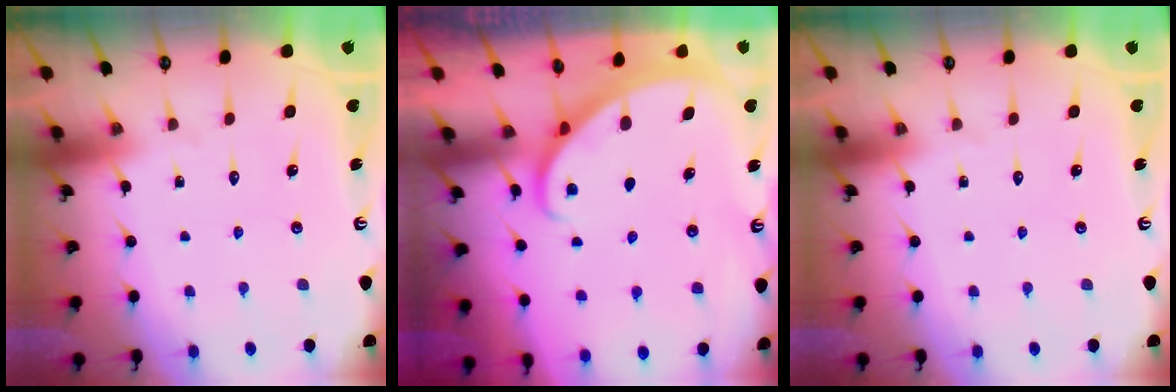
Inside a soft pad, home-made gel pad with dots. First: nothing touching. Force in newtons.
{"total": 1.9, "press": 1.9, "slide": 0.2}
{"total": 0.0}